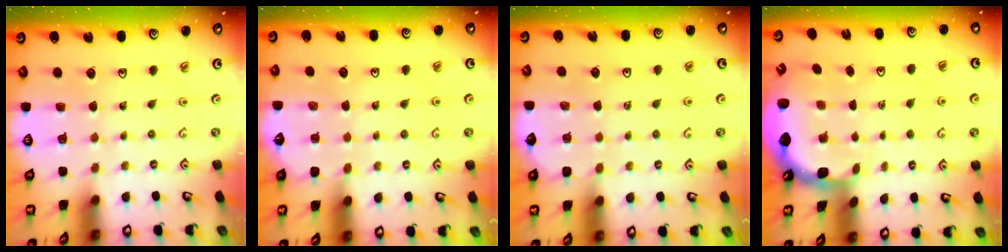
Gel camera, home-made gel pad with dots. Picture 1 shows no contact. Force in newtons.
{"total": 2.9, "press": 2.9, "slide": 0.3}
{"total": 2.3, "press": 2.2, "slide": 0.4}
{"total": 2.6, "press": 1.7, "slide": 1.9}